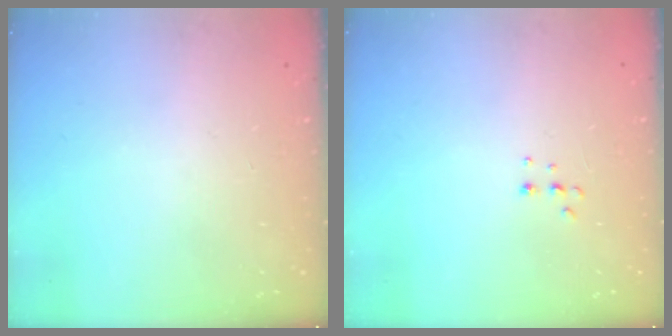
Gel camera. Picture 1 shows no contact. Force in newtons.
{"total": 4.5, "press": 4.4, "slide": 0.8}